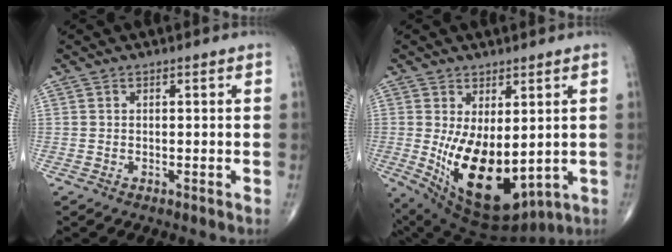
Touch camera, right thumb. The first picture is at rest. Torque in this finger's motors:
{"motor_torque": [0.84, 0.92, 1.42, 0.91, 0.57]}